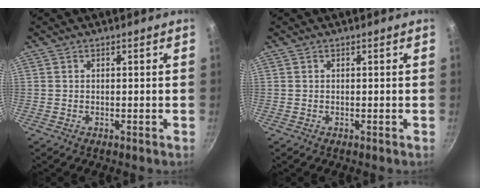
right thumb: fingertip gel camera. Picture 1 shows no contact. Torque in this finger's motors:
{"motor_torque": [0.00, 0.00, -0.25, 0.25, 0.00]}